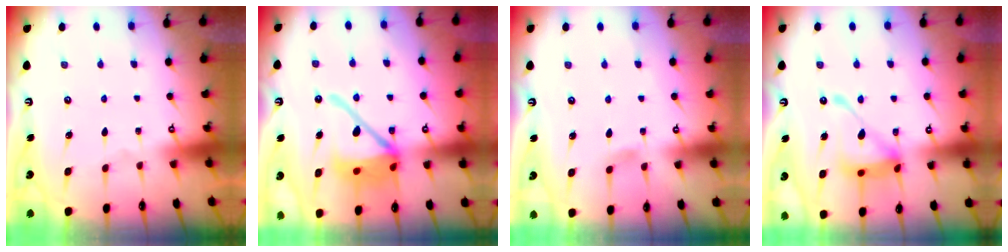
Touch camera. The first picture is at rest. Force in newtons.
{"total": 14.4, "press": 14.2, "slide": 1.9}
{"total": 4.2, "press": 4.2, "slide": 0.6}
{"total": 14.4, "press": 14.4, "slide": 1.3}